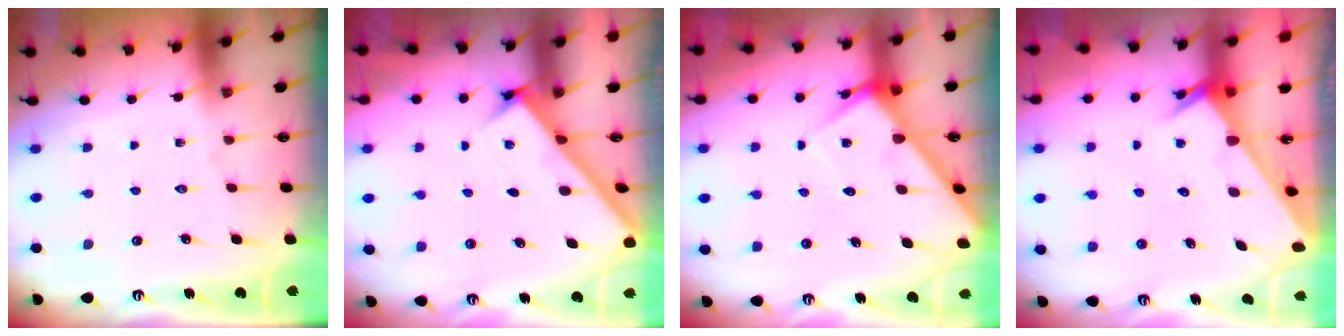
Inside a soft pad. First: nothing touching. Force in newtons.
{"total": 2.7, "press": 2.7, "slide": 0.4}
{"total": 5.4, "press": 5.4, "slide": 0.5}
{"total": 2.4, "press": 2.4, "slide": 0.1}